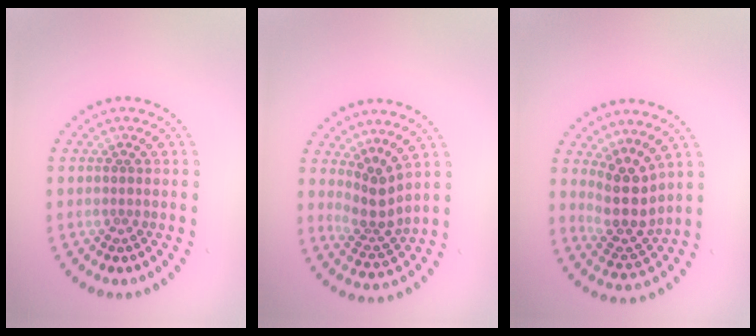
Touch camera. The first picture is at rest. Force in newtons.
{"total": 2.9, "press": 2.0, "slide": 2.1}
{"total": 3.9, "press": 3.0, "slide": 2.4}